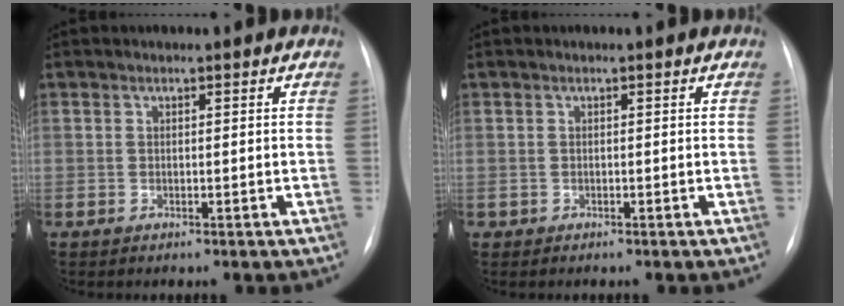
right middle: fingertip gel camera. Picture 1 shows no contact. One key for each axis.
{"total": 0.0}